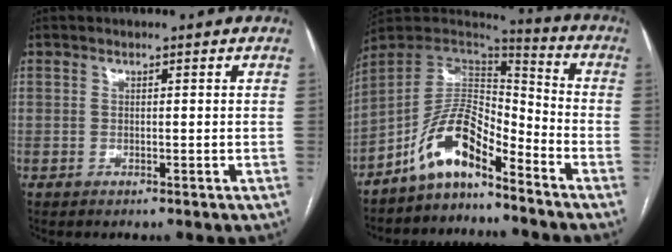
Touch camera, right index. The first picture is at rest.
{"total": 10.1, "force": [-7.5, 2.8, 6.1], "torque": [-0.116, 0.036, -0.140]}